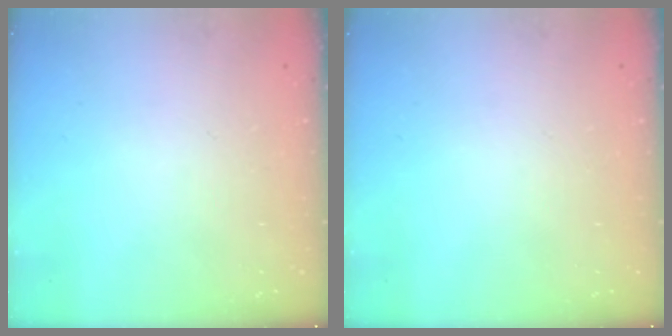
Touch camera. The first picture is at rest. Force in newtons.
{"total": 0.0}